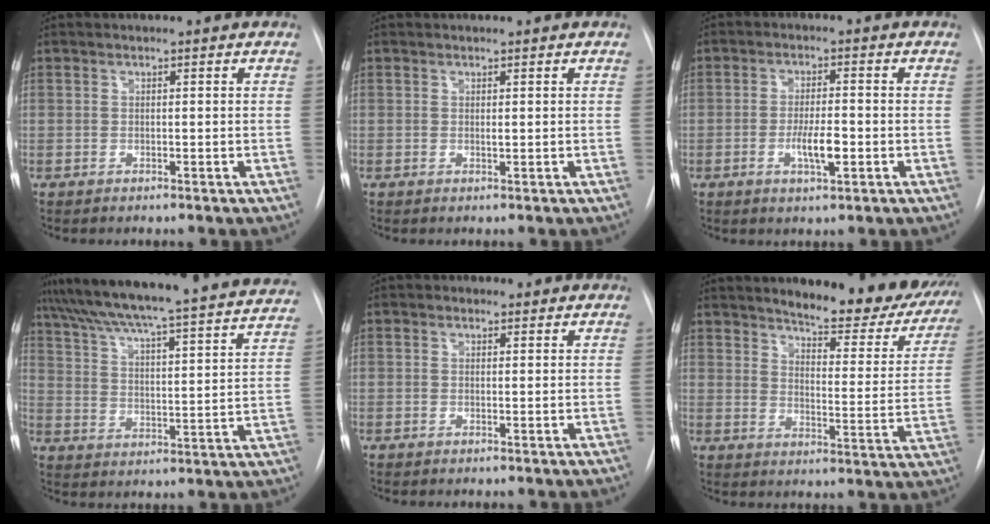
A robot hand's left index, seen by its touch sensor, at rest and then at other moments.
{"total": 0.0}
{"total": 4.8, "force": [-1.5, 1.1, 4.4], "torque": [-0.078, -0.003, -0.022]}
{"total": 31.5, "force": [28.8, 2.1, 12.5], "torque": [-0.198, -0.072, 0.364]}
{"total": 1.5, "force": [1.0, 1.1, 0.1], "torque": [0.003, 0.005, 0.010]}
{"total": 19.7, "force": [17.2, 4.8, 8.4], "torque": [-0.085, -0.053, 0.199]}